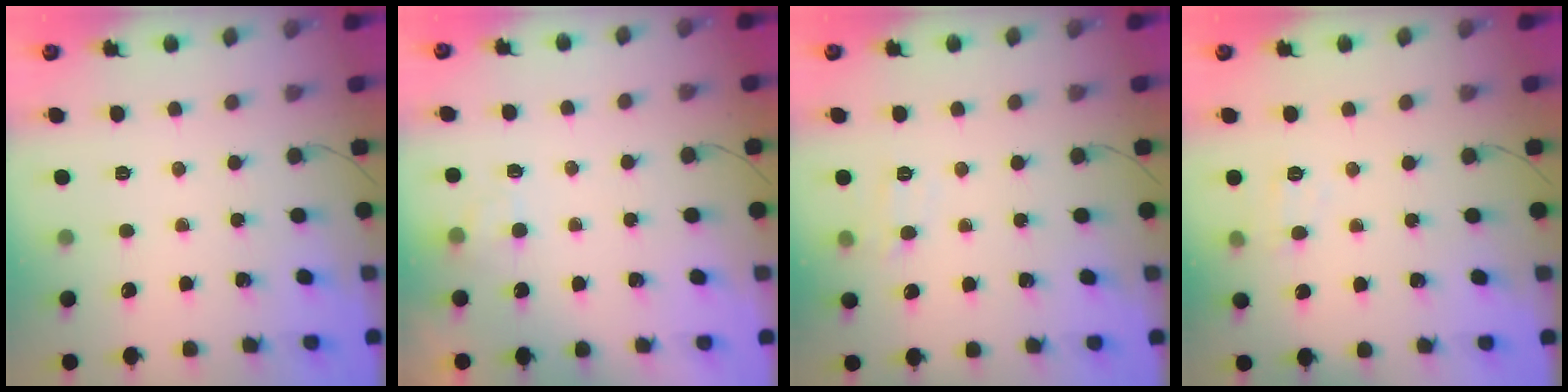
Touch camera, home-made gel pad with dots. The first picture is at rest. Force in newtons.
{"total": 2.7, "press": 2.3, "slide": 1.4}
{"total": 6.8, "press": 6.7, "slide": 1.6}
{"total": 4.8, "press": 4.6, "slide": 1.2}